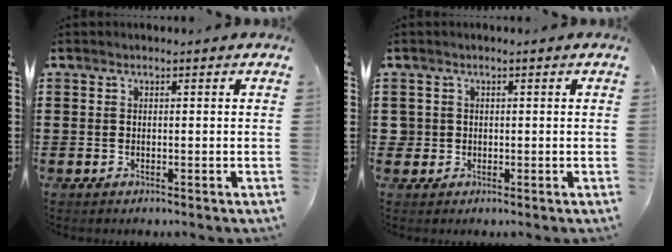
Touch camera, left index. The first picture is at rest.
{"total": 1.5, "force": [0.0, 1.5, 0.3], "torque": [-0.012, 0.006, -0.003]}